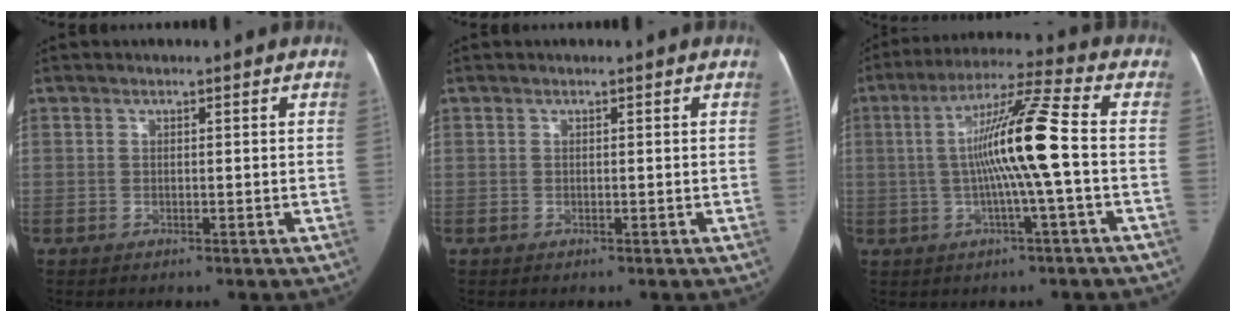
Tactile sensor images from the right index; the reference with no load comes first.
{"total": 0.0}
{"total": 12.0, "force": [-0.7, -1.1, 12.0], "torque": [-0.218, 0.011, -0.018]}